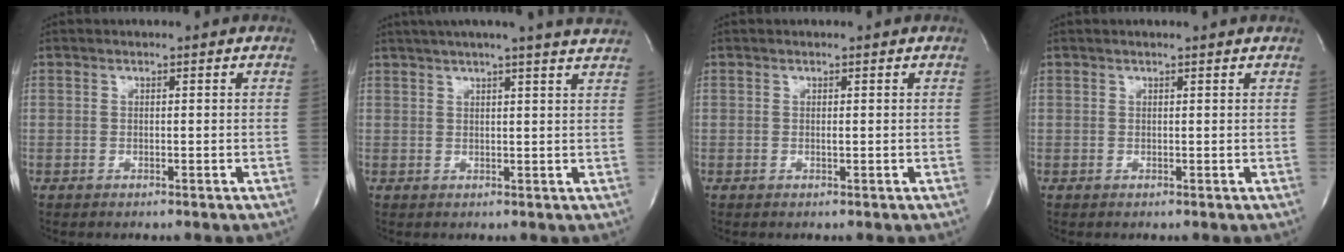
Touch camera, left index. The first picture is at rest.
{"total": 13.7, "force": [12.1, -0.9, 6.5], "torque": [-0.110, 0.001, 0.143]}
{"total": 0.0}
{"total": 2.2, "force": [2.1, -0.1, 0.9], "torque": [-0.014, 0.013, 0.023]}